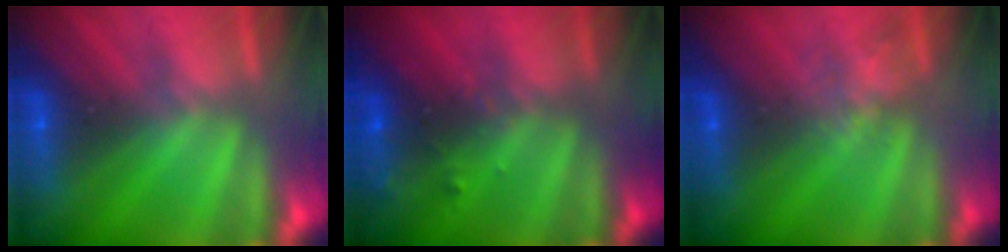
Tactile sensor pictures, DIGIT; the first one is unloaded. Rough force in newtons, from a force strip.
{"total": 6.9}
{"total": 2.1}